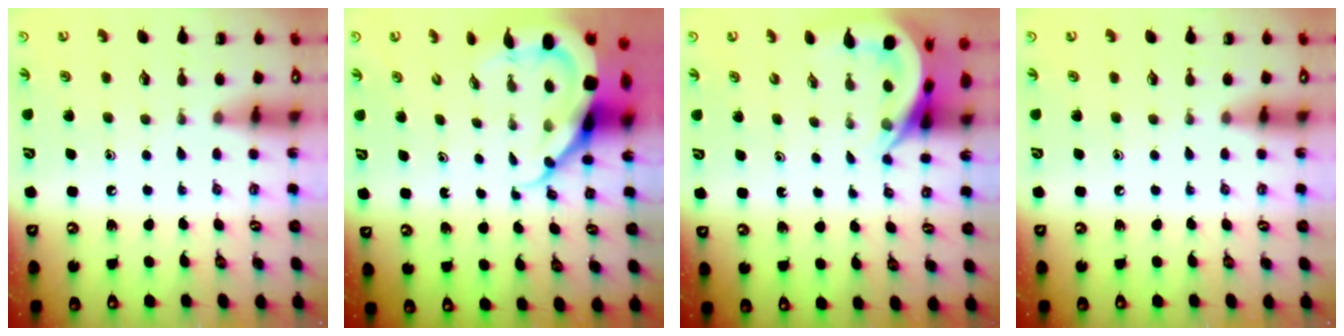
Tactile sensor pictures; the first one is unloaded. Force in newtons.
{"total": 11.1, "press": 11.0, "slide": 1.4}
{"total": 5.8, "press": 5.8, "slide": 0.3}
{"total": 0.0}